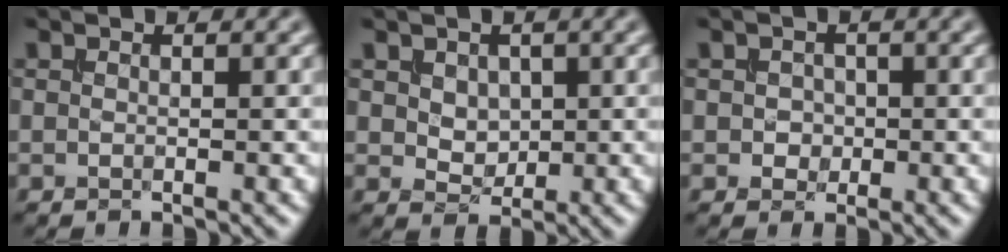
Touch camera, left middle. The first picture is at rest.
{"total": 1.9, "force": [0.5, 1.5, 1.1], "torque": [-0.028, -0.006, 0.008]}
{"total": 1.3, "force": [-0.1, 1.2, 0.5], "torque": [-0.009, -0.002, -0.004]}